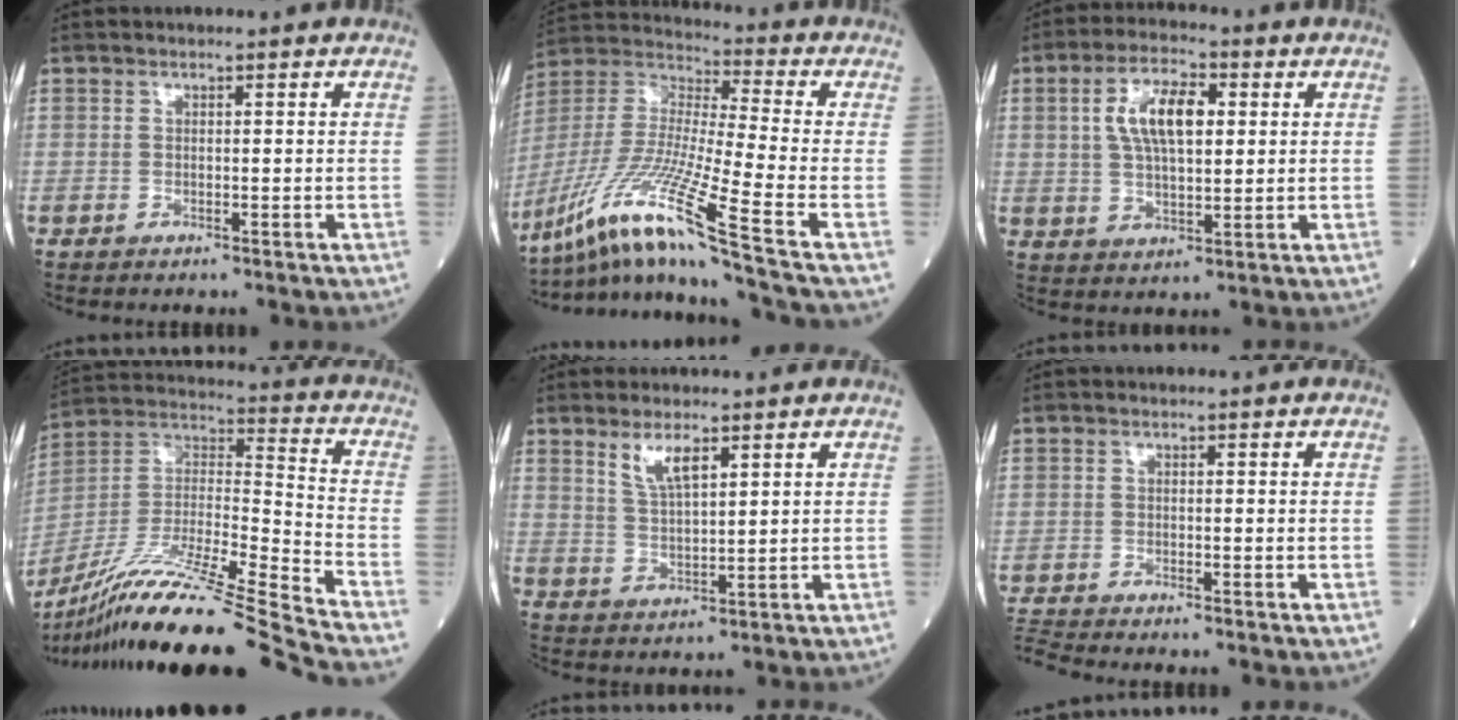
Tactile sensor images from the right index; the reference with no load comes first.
{"total": 19.3, "force": [-12.9, -3.1, 13.9], "torque": [-0.312, -0.035, -0.243]}
{"total": 9.1, "force": [2.3, 3.6, 8.1], "torque": [-0.158, 0.015, 0.041]}
{"total": 24.5, "force": [-19.7, -1.1, 14.5], "torque": [-0.272, -0.039, -0.358]}
{"total": 4.7, "force": [2.9, 1.1, 3.6], "torque": [-0.077, -0.004, 0.061]}
{"total": 2.4, "force": [-2.2, -0.9, -0.2], "torque": [-0.015, -0.024, -0.047]}